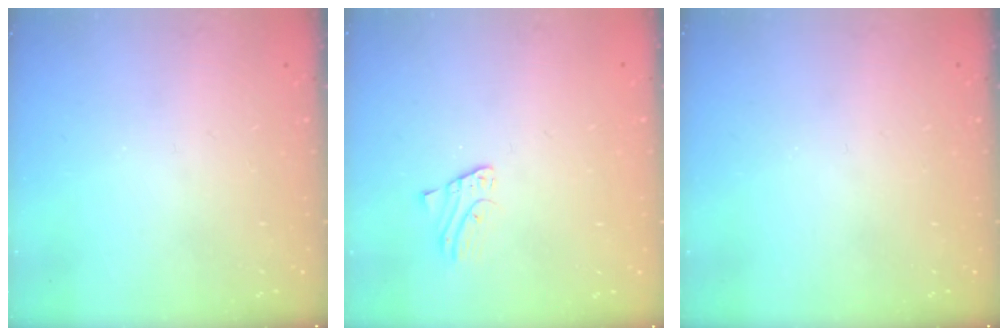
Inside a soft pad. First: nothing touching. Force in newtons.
{"total": 1.6, "press": 1.6, "slide": 0.1}
{"total": 0.0}